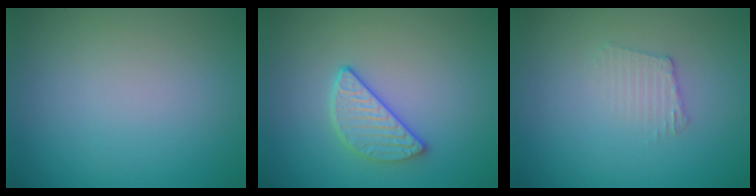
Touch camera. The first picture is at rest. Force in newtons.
{"total": 2.9, "press": 2.6, "slide": 1.3}
{"total": 1.7, "press": 1.7, "slide": 0.2}